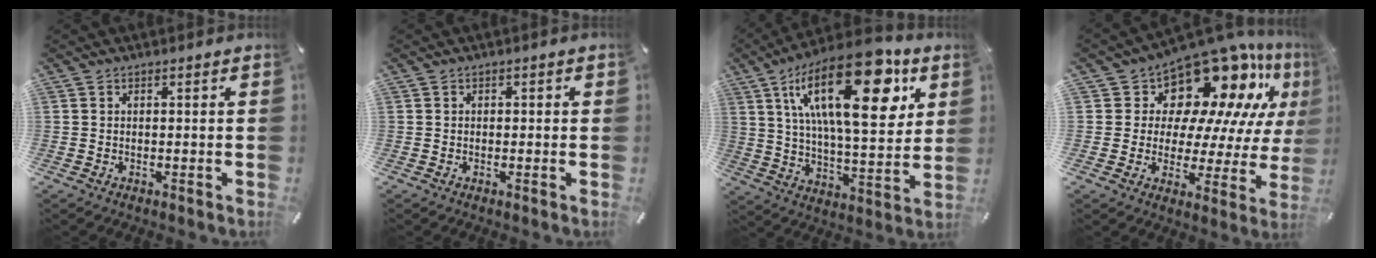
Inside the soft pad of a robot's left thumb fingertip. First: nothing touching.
{"total": 0.7, "force": [-0.2, 0.6, 0.3], "torque": [-0.004, 0.003, -0.005]}
{"total": 27.5, "force": [12.2, 11.0, 22.0], "torque": [-0.385, -0.055, 0.186]}
{"total": 15.3, "force": [11.9, 7.5, 6.0], "torque": [-0.087, -0.122, 0.198]}